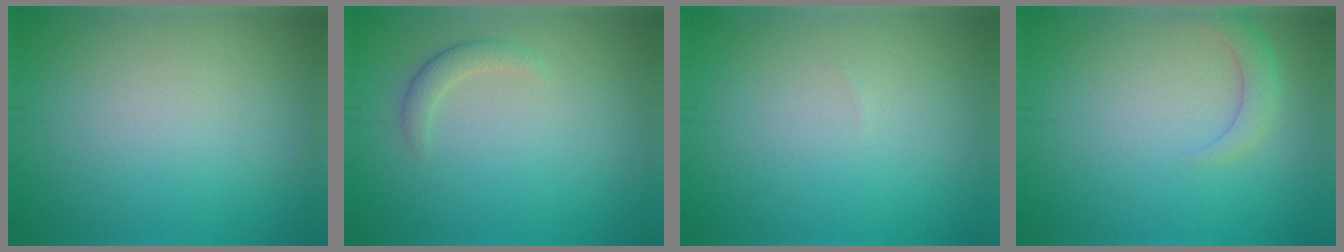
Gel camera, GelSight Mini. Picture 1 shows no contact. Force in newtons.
{"total": 1.5, "press": 1.5, "slide": 0.1}
{"total": 0.0}
{"total": 2.1, "press": 2.1, "slide": 0.2}